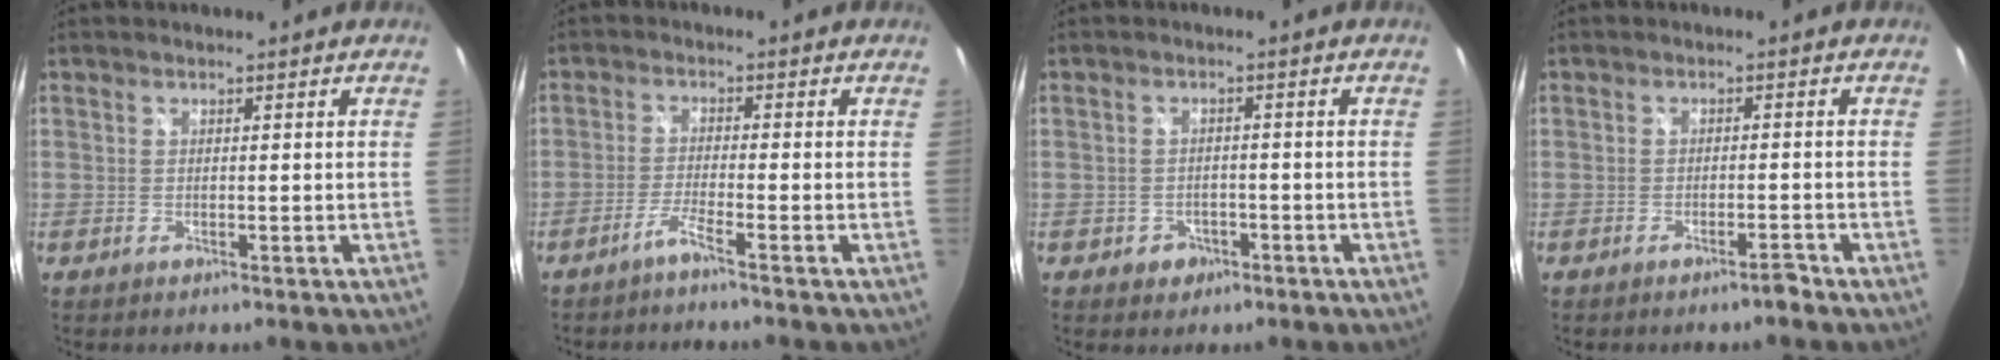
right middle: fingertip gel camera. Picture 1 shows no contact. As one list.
[{"total": 2.5, "force": [-2.0, -0.7, 1.3], "torque": [-0.042, -0.001, -0.042]}, {"total": 3.1, "force": [-1.3, 2.7, 0.7], "torque": [-0.022, 0.004, -0.016]}, {"total": 1.7, "force": [-1.4, 0.0, 0.8], "torque": [-0.019, 0.002, -0.021]}]